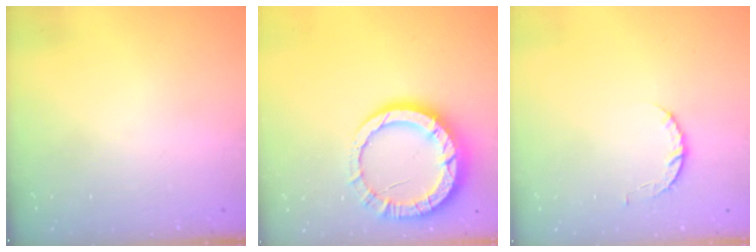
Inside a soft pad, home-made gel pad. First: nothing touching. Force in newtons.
{"total": 15.1, "press": 15.1, "slide": 1.4}
{"total": 3.9, "press": 3.9, "slide": 0.6}